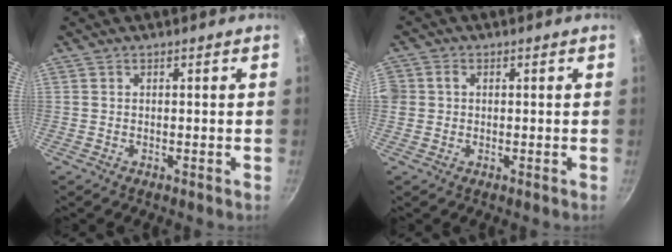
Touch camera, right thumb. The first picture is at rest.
{"total": 2.9, "force": [0.1, 2.7, 1.1], "torque": [-0.014, 0.007, -0.003]}